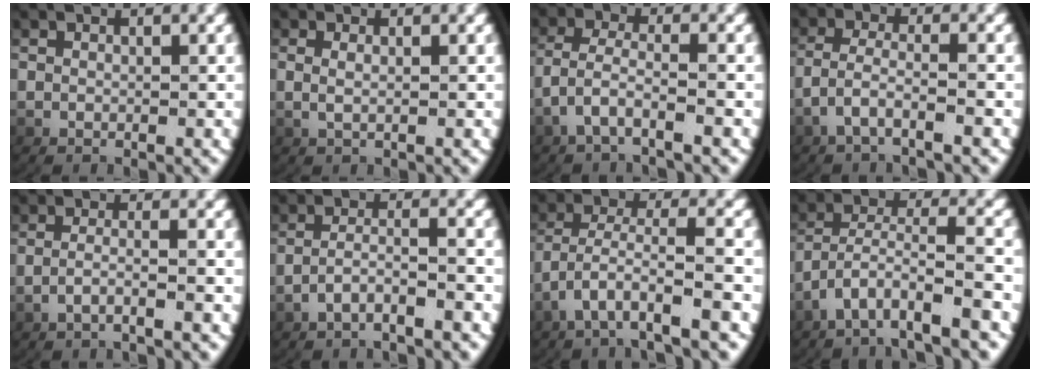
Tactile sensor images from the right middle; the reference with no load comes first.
{"total": 1.0, "force": [0.3, 0.1, 0.9], "torque": [-0.028, -0.008, 0.013]}
{"total": 3.0, "force": [-1.8, 1.0, 2.1], "torque": [-0.057, -0.019, -0.022]}
{"total": 3.0, "force": [-2.1, 0.7, 2.1], "torque": [-0.054, -0.015, -0.029]}
{"total": 2.2, "force": [-1.6, -0.3, 1.4], "torque": [-0.045, -0.008, -0.022]}
{"total": 3.2, "force": [-2.7, 0.1, 1.7], "torque": [-0.042, -0.011, -0.041]}
{"total": 3.8, "force": [-1.6, 1.0, 3.3], "torque": [-0.081, -0.020, -0.012]}
{"total": 4.2, "force": [-2.3, 1.3, 3.3], "torque": [-0.078, -0.017, -0.028]}